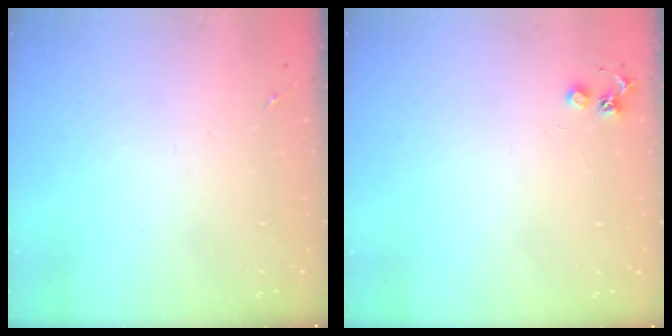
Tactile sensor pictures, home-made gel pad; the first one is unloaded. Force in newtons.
{"total": 4.1, "press": 4.1, "slide": 0.5}